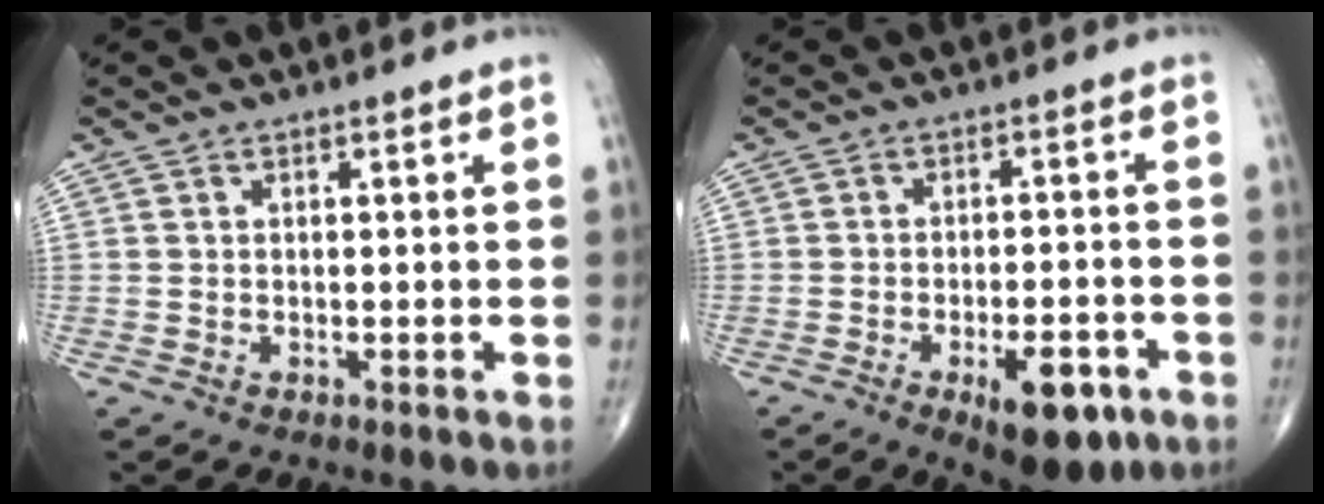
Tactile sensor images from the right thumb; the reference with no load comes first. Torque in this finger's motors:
{"motor_torque": [2.43, 1.17, 0.55, -0.75, 0.26]}